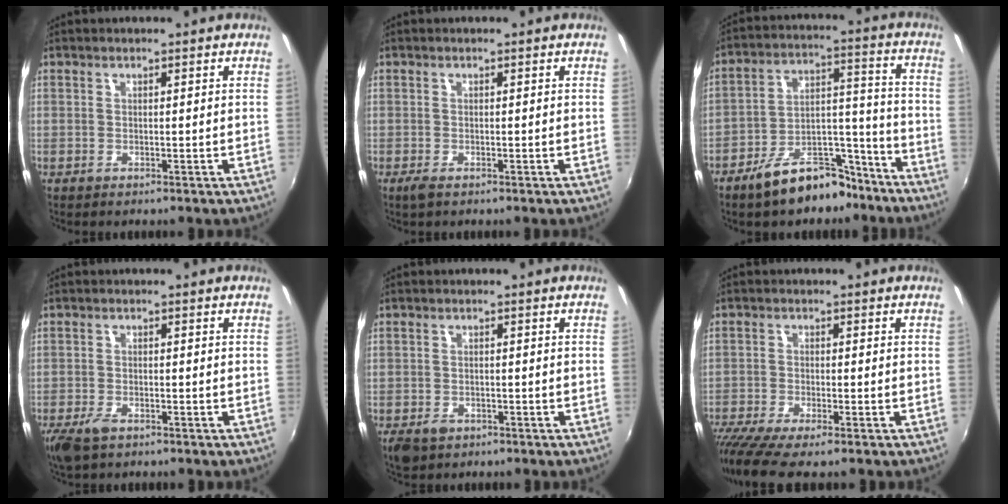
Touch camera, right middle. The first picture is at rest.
{"total": 1.5, "force": [-0.9, 0.5, 1.1], "torque": [-0.022, -0.006, -0.017]}
{"total": 13.8, "force": [-10.5, 6.2, 6.3], "torque": [-0.104, 0.048, -0.149]}
{"total": 4.6, "force": [-3.1, 2.1, 2.6], "torque": [-0.071, -0.013, -0.059]}
{"total": 4.6, "force": [-2.8, 2.9, 2.1], "torque": [-0.053, -0.011, -0.044]}
{"total": 9.2, "force": [-7.4, 0.9, 5.3], "torque": [-0.132, -0.043, -0.131]}